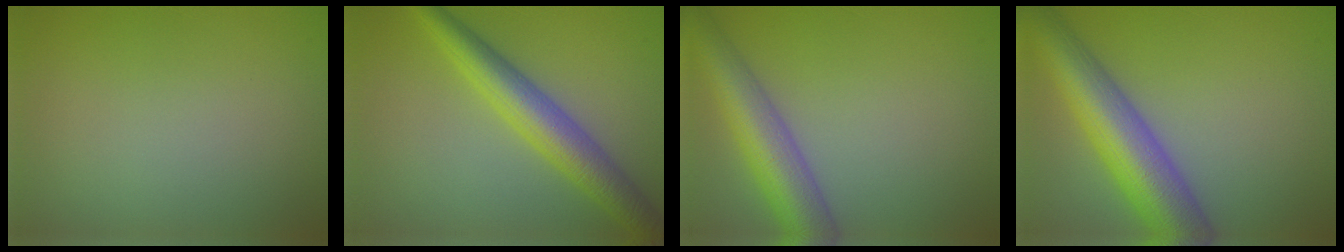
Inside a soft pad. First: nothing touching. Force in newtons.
{"total": 5.6, "press": 5.6, "slide": 0.2}
{"total": 6.8, "press": 6.8, "slide": 0.3}
{"total": 9.0, "press": 9.0, "slide": 0.3}